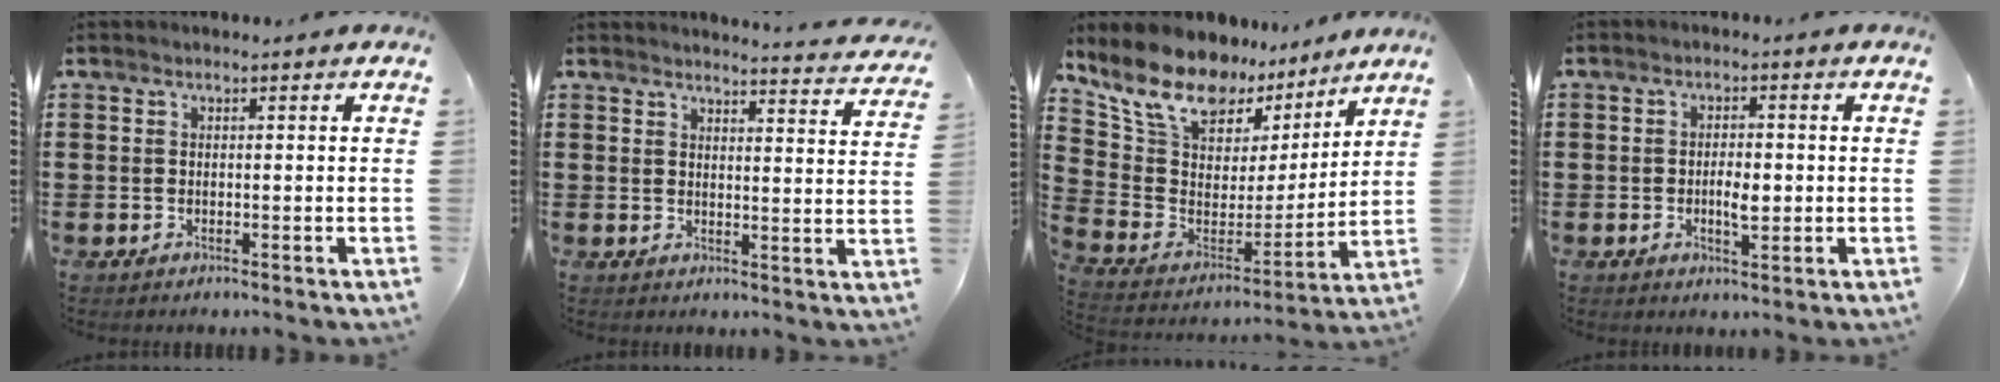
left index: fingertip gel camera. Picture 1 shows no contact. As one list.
[{"total": 3.1, "force": [3.1, -0.5, 0.4], "torque": [-0.014, -0.026, 0.051]}, {"total": 11.8, "force": [10.0, 5.2, 3.5], "torque": [-0.122, -0.066, 0.178]}, {"total": 3.4, "force": [-0.3, 1.3, 3.1], "torque": [-0.049, 0.001, -0.008]}]